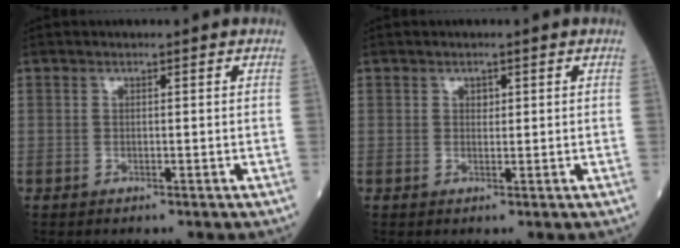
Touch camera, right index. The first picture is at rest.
{"total": 0.9, "force": [0.4, 0.7, 0.5], "torque": [-0.003, -0.001, 0.005]}